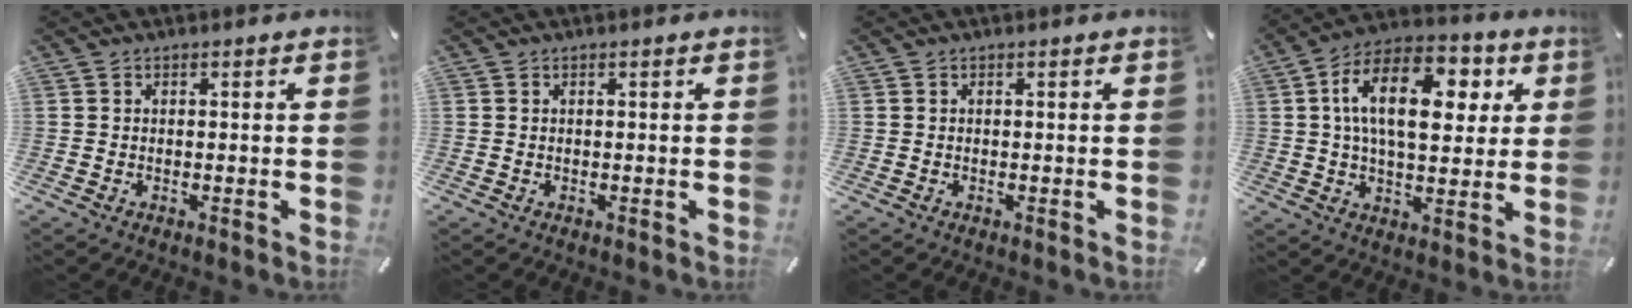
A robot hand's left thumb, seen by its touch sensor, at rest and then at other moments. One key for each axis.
{"total": 0.0}
{"total": 0.0}
{"total": 17.6, "fx": 5.2, "fy": 10.3, "fz": 13.3, "tx": -0.226, "ty": -0.004, "tz": 0.085}